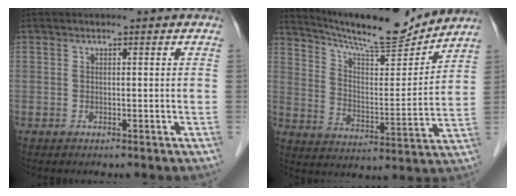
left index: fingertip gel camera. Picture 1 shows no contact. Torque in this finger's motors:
{"motor_torque": [0.16, -0.22, 0.38, 0.07]}